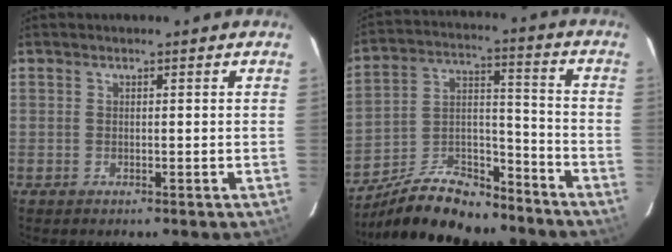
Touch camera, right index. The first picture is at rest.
{"total": 16.2, "force": [-12.5, 6.8, 7.6], "torque": [-0.155, 0.031, -0.205]}